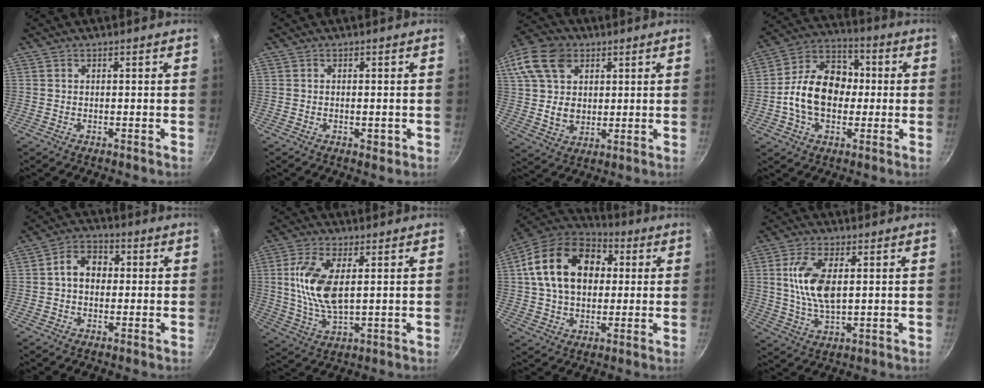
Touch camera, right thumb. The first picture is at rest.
{"total": 2.0, "force": [-0.6, 1.0, 1.7], "torque": [-0.025, -0.001, -0.009]}
{"total": 19.8, "force": [7.6, 14.7, 10.9], "torque": [-0.223, 0.015, 0.138]}
{"total": 15.7, "force": [-0.9, 11.3, 10.8], "torque": [-0.144, 0.034, -0.034]}
{"total": 6.7, "force": [0.4, 5.2, 4.3], "torque": [-0.044, 0.018, -0.004]}
{"total": 11.6, "force": [2.1, 5.4, 10.0], "torque": [-0.199, -0.006, 0.043]}
{"total": 20.2, "force": [4.2, 14.2, 13.7], "torque": [-0.213, 0.022, 0.060]}
{"total": 10.4, "force": [1.9, 4.9, 8.9], "torque": [-0.170, -0.003, 0.037]}